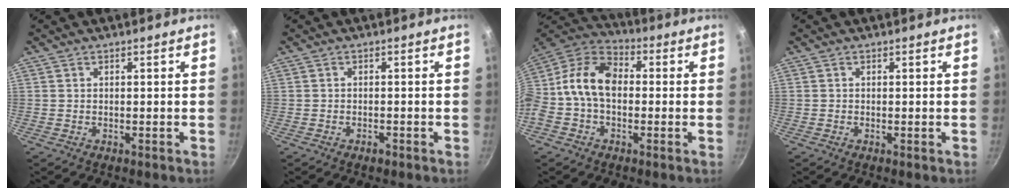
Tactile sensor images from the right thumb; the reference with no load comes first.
{"total": 1.2, "force": [-0.8, 0.6, 0.6], "torque": [-0.011, 0.008, -0.013]}
{"total": 12.9, "force": [0.0, 9.0, 9.2], "torque": [-0.143, 0.039, -0.025]}
{"total": 0.0}